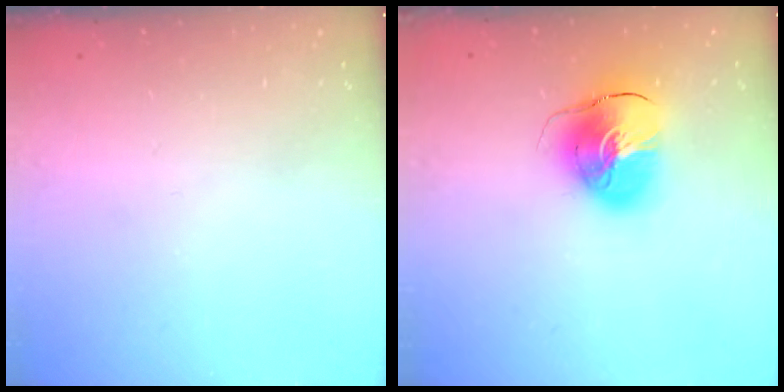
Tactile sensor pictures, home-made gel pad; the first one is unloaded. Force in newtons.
{"total": 11.5, "press": 11.4, "slide": 1.5}